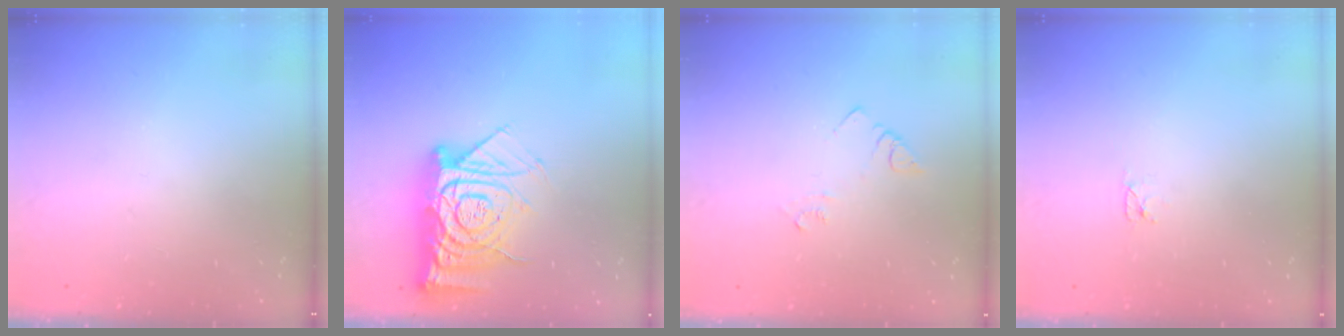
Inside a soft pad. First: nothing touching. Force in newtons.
{"total": 17.2, "press": 17.2, "slide": 1.7}
{"total": 4.1, "press": 4.1, "slide": 0.4}
{"total": 2.6, "press": 2.6, "slide": 0.3}